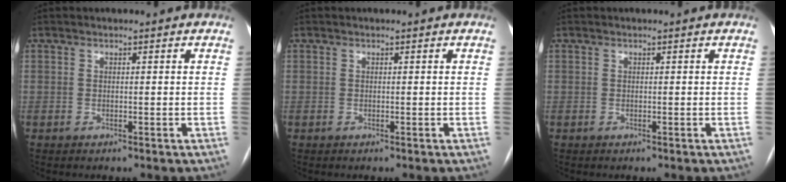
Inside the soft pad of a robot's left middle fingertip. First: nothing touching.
{"total": 0.0}
{"total": 0.0}